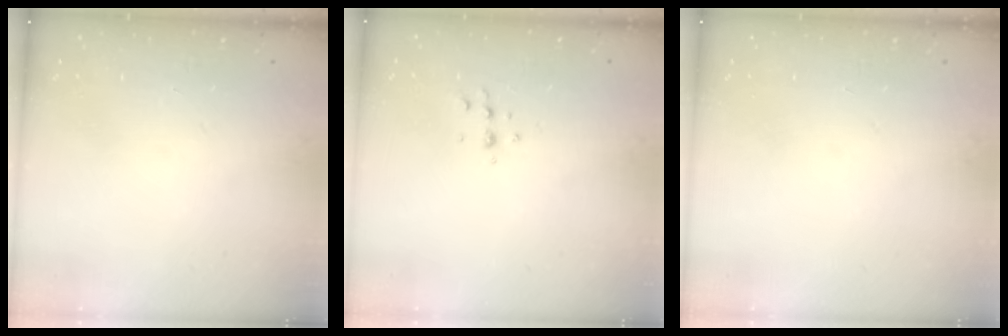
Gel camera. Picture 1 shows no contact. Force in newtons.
{"total": 4.3, "press": 4.2, "slide": 0.6}
{"total": 0.0}